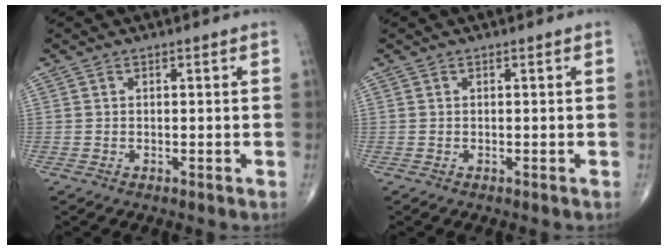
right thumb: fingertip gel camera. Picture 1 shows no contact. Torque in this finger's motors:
{"motor_torque": [-0.10, 0.19, 0.05, -0.19, -0.05]}